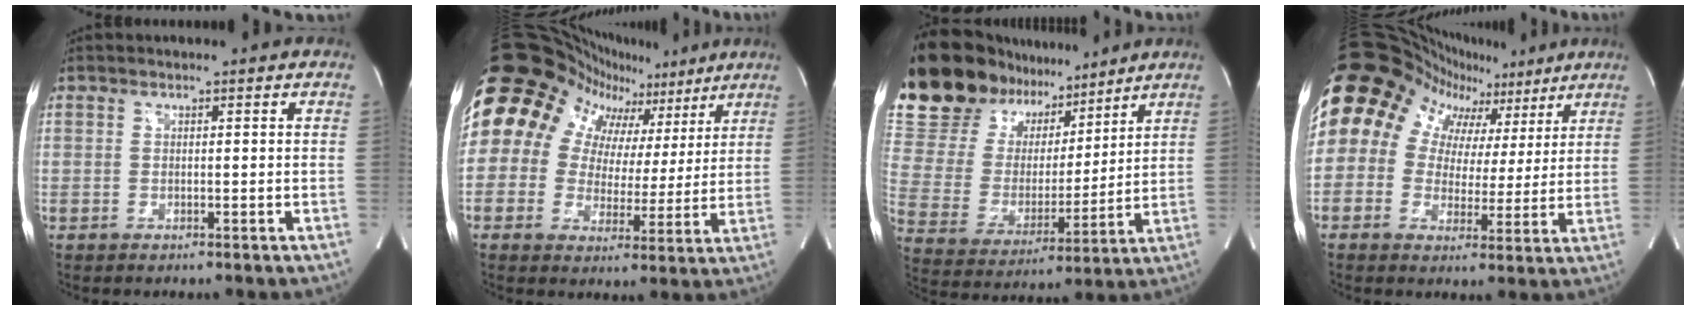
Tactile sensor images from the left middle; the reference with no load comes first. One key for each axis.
{"total": 21.9, "fx": 12.8, "fy": 15.4, "fz": 8.9, "tx": -0.175, "ty": 0.088, "tz": 0.186}
{"total": 21.1, "fx": 17.8, "fy": 9.1, "fz": 6.5, "tx": -0.141, "ty": 0.029, "tz": 0.317}
{"total": 19.2, "fx": 9.7, "fy": 14.4, "fz": 8.2, "tx": -0.154, "ty": 0.081, "tz": 0.148}